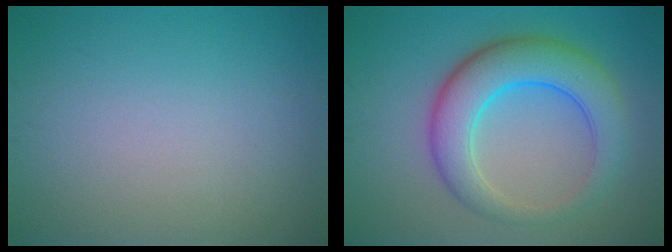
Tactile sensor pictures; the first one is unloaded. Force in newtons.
{"total": 7.1, "press": 7.1, "slide": 0.1}